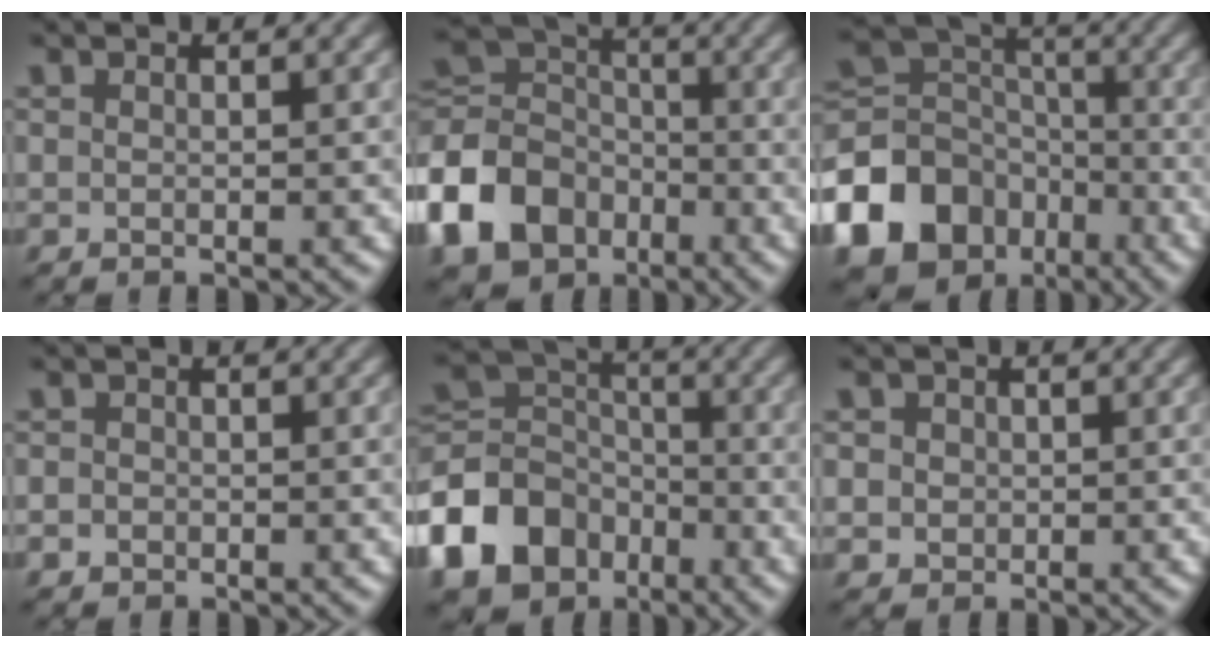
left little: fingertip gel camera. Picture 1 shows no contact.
{"total": 9.2, "force": [-4.0, 7.1, 4.4], "torque": [-0.104, 0.008, -0.102]}
{"total": 13.8, "force": [-7.0, 10.5, 5.5], "torque": [-0.143, -0.012, -0.139]}
{"total": 1.0, "force": [-0.4, 0.8, 0.3], "torque": [0.001, -0.004, -0.008]}
{"total": 9.9, "force": [-4.8, 7.4, 4.5], "torque": [-0.106, 0.000, -0.112]}
{"total": 2.1, "force": [0.5, 1.9, 0.8], "torque": [-0.003, 0.009, 0.007]}